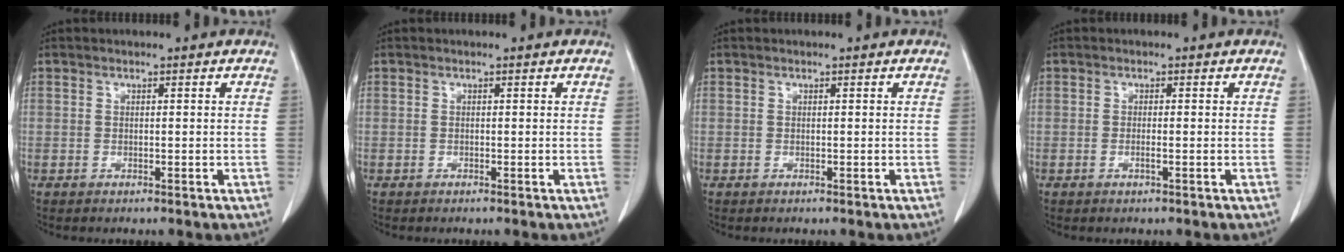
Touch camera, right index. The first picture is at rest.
{"total": 0.0}
{"total": 0.0}
{"total": 0.9, "force": [-0.4, 0.0, 0.8], "torque": [-0.017, 0.000, -0.007]}